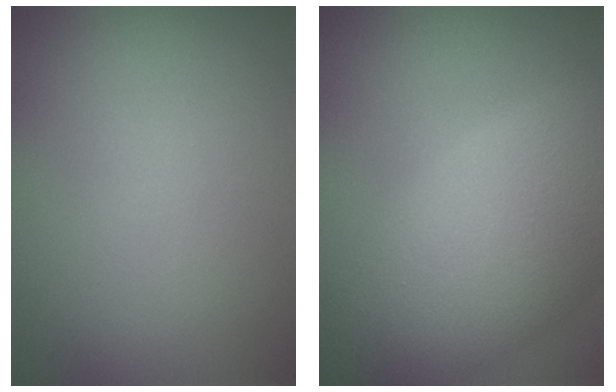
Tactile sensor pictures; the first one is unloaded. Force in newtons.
{"total": 9.5, "press": 9.4, "slide": 0.4}